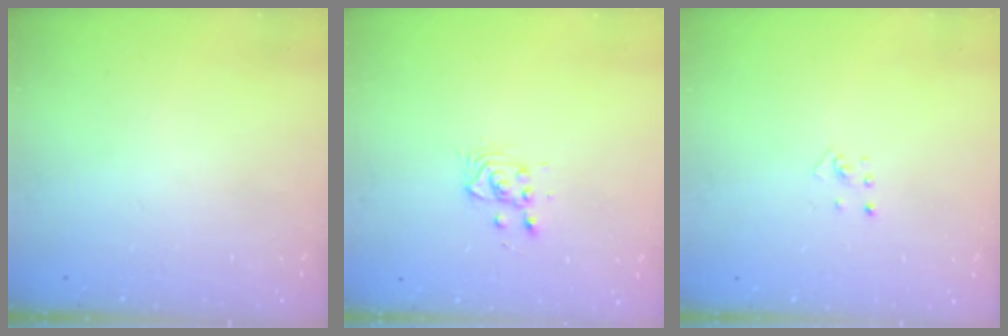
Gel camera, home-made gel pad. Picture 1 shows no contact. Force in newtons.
{"total": 3.2, "press": 3.2, "slide": 0.2}
{"total": 2.0, "press": 2.0, "slide": 0.3}